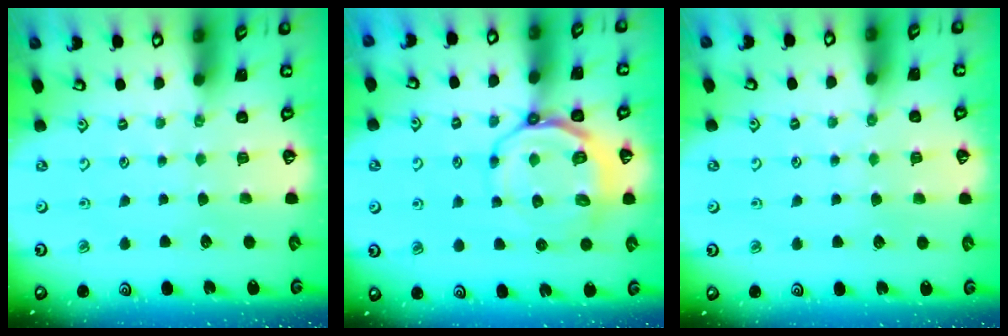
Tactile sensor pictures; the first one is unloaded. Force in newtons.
{"total": 11.1, "press": 10.7, "slide": 3.0}
{"total": 4.8, "press": 4.7, "slide": 0.6}